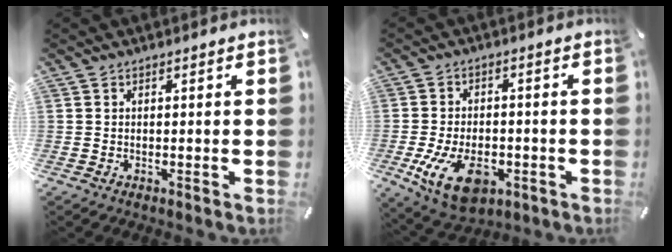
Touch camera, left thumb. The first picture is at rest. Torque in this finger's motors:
{"motor_torque": [0.14, 0.89, 1.49, 0.70, 0.43]}